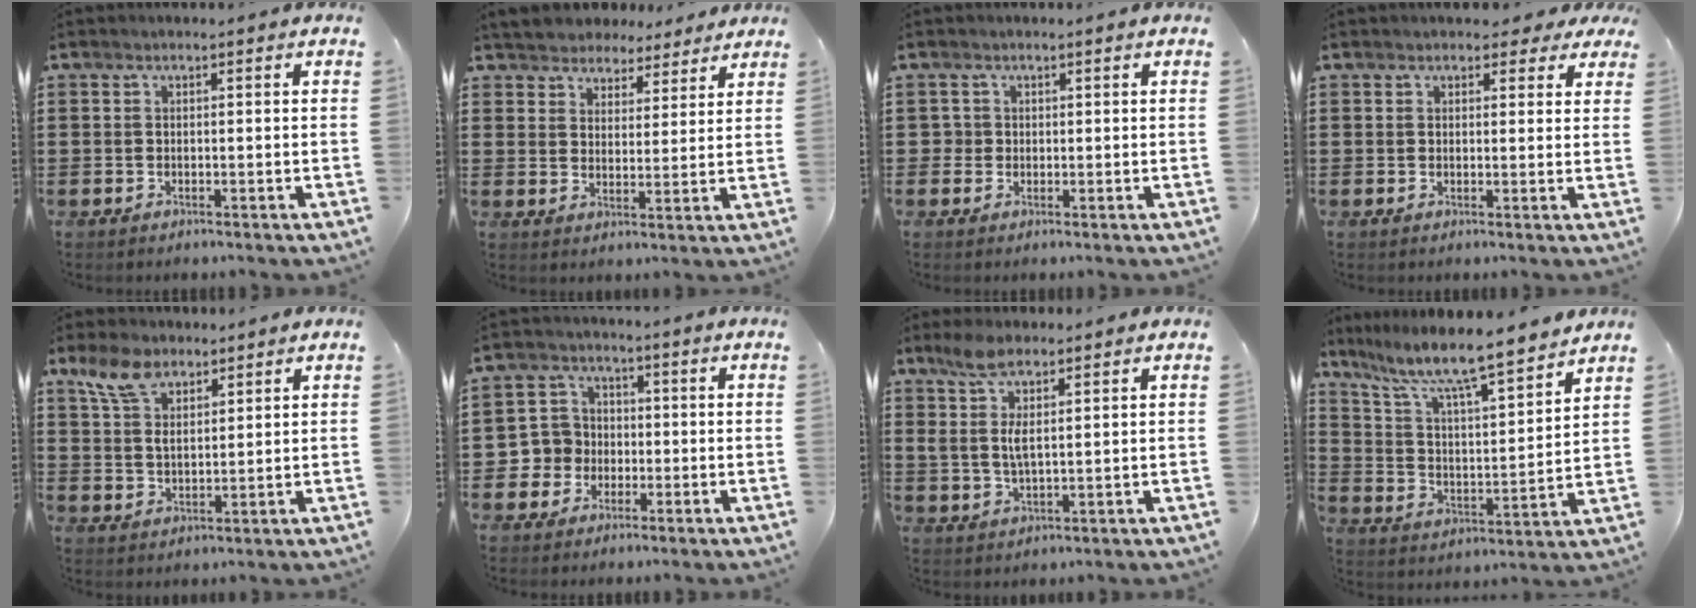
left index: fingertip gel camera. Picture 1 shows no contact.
{"total": 4.1, "force": [3.9, 1.3, -0.6], "torque": [-0.012, -0.014, 0.068]}
{"total": 1.5, "force": [0.3, 1.5, 0.3], "torque": [-0.011, 0.007, 0.004]}
{"total": 2.5, "force": [2.1, 1.2, 0.9], "torque": [-0.008, 0.001, 0.034]}
{"total": 6.3, "force": [4.3, 3.0, 3.5], "torque": [-0.082, 0.004, 0.081]}
{"total": 5.3, "force": [-1.2, 5.2, 0.4], "torque": [-0.038, 0.011, -0.024]}
{"total": 6.2, "force": [3.2, 2.2, 4.8], "torque": [-0.118, 0.002, 0.051]}
{"total": 8.3, "force": [7.1, 0.3, 4.3], "torque": [-0.112, -0.052, 0.116]}